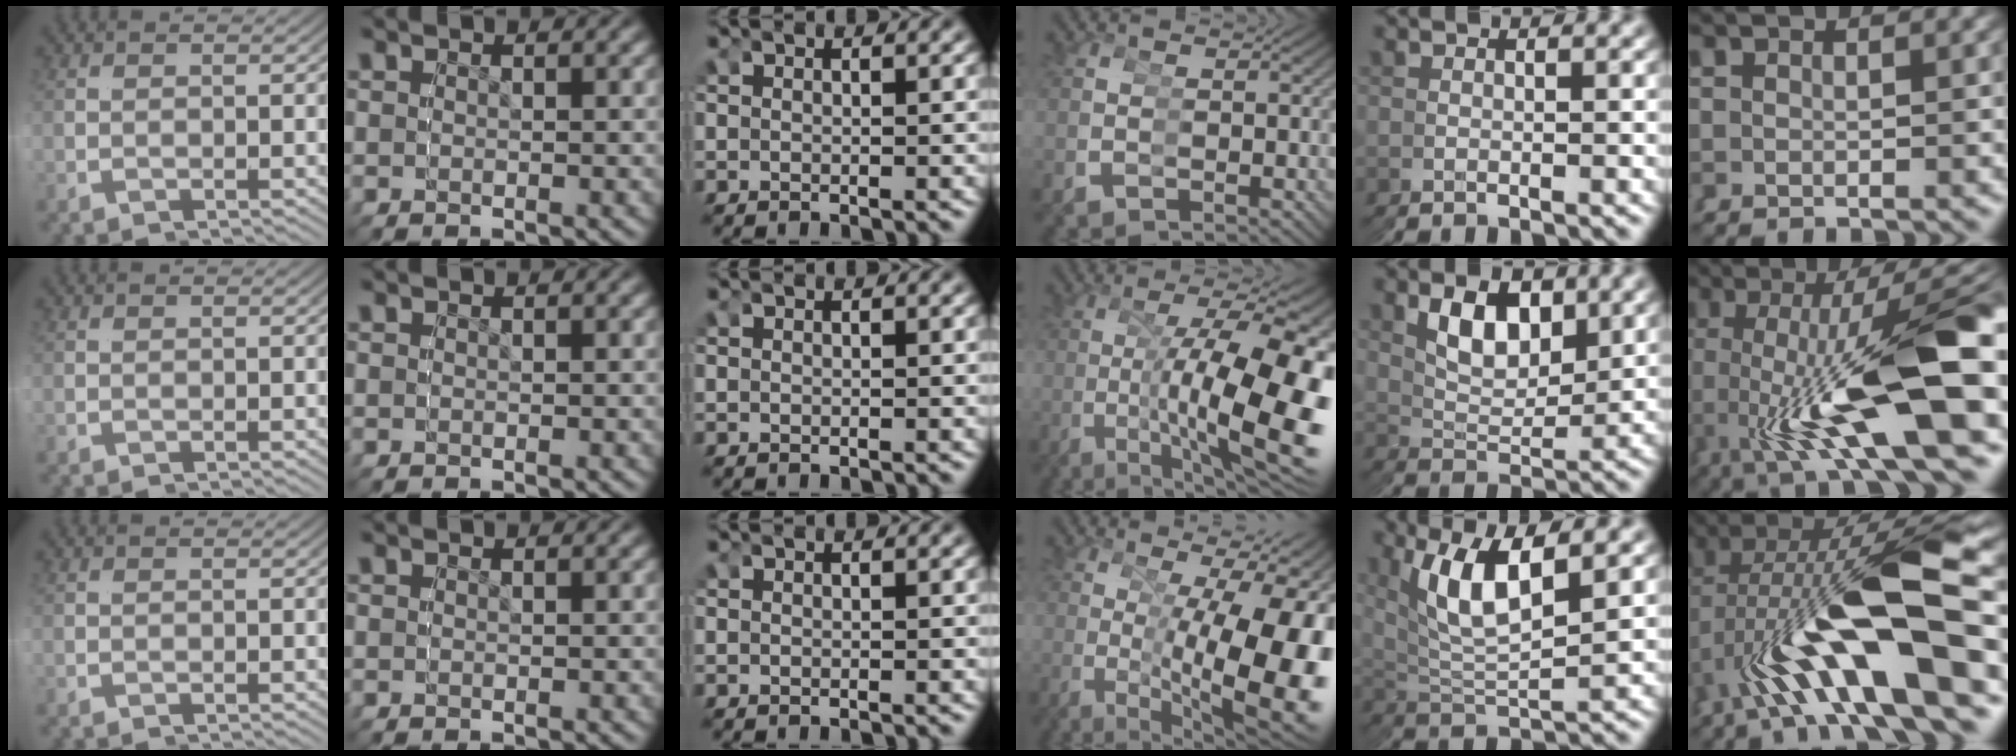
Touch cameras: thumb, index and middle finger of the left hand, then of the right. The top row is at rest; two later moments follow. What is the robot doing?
{"motion": "grasp_and_lifting", "object": "cubes"}